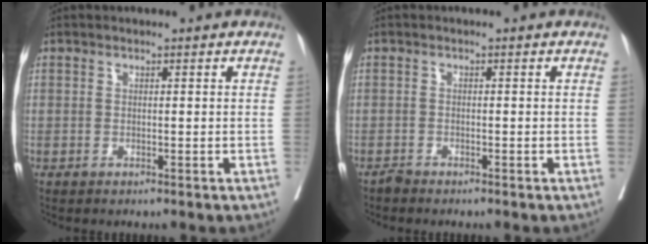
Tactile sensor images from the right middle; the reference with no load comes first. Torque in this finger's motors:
{"motor_torque": [-0.08, -0.17, 0.00, -0.01]}